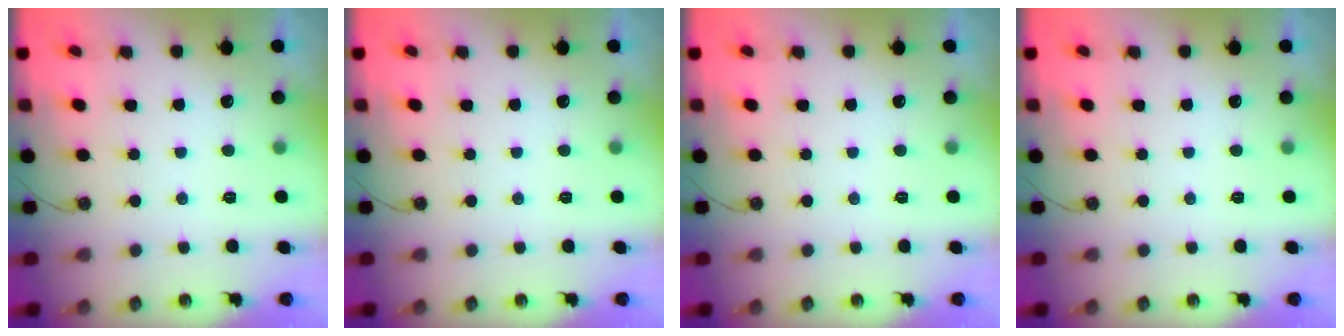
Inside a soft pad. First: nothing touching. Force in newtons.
{"total": 0.0}
{"total": 0.0}
{"total": 0.0}